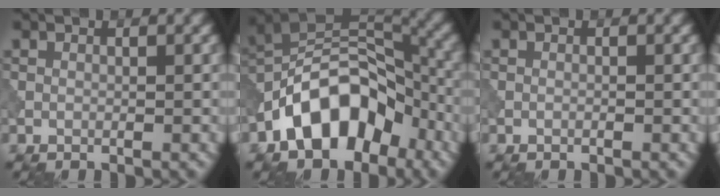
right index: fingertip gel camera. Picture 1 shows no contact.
{"total": 11.1, "force": [-5.6, 6.6, 6.9], "torque": [-0.099, 0.017, -0.116]}
{"total": 0.0}